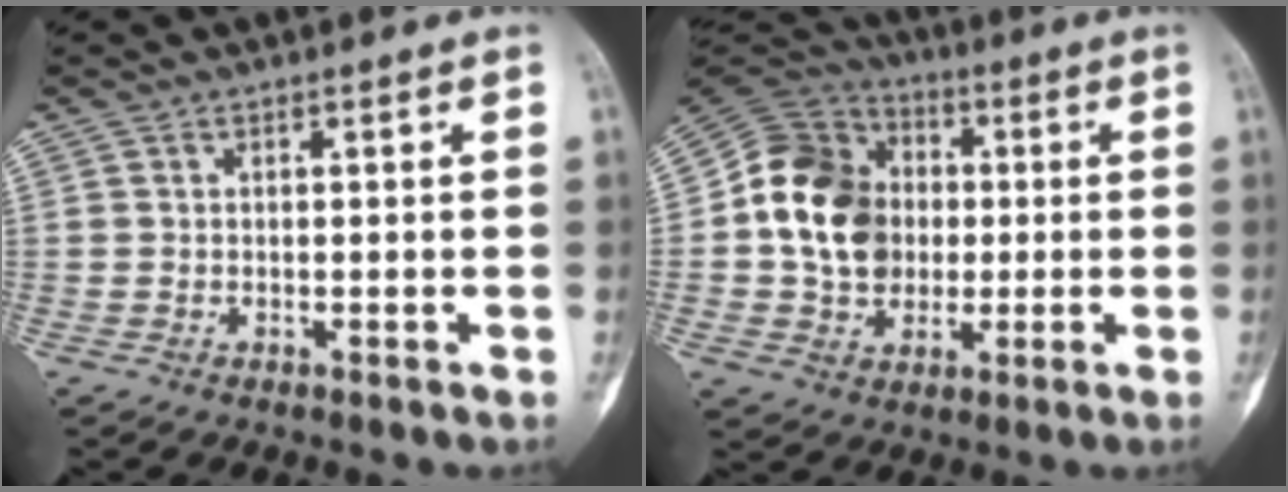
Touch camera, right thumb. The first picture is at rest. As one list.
[{"total": 16.0, "force": [0.1, 13.0, 9.4], "torque": [-0.144, 0.022, -0.003]}]